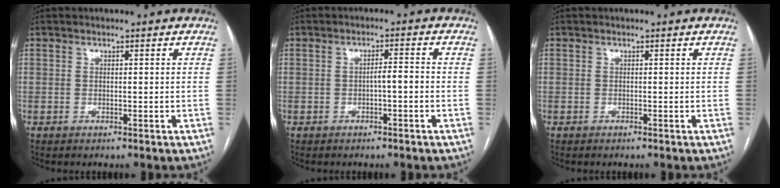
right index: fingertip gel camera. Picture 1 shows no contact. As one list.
[{"total": 2.2, "force": [-0.7, 0.4, 2.1], "torque": [-0.031, 0.005, -0.011]}, {"total": 0.0}]